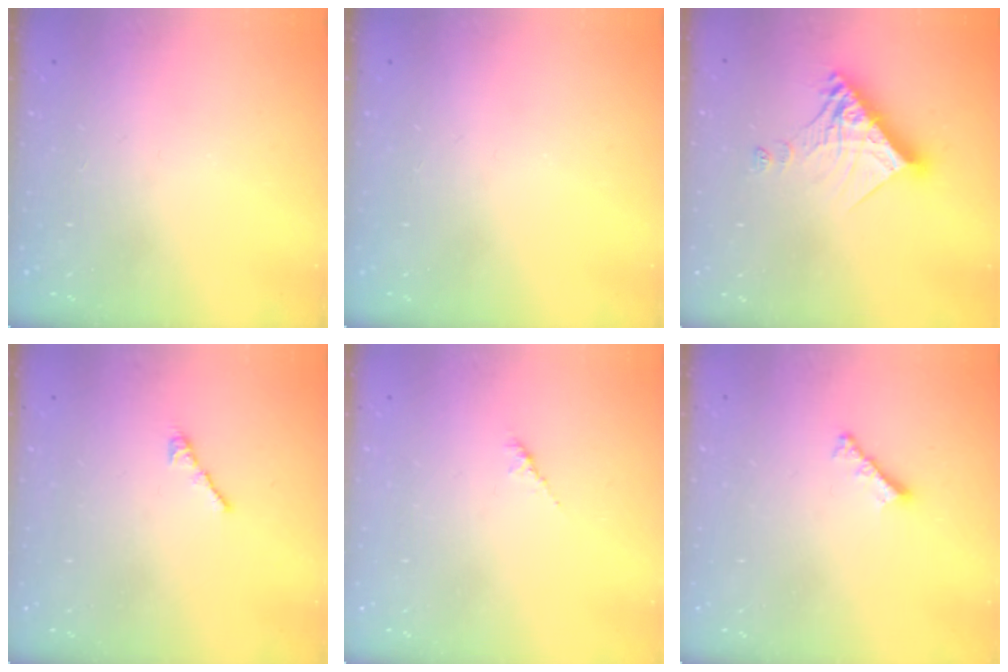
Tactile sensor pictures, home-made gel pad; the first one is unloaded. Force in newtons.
{"total": 0.0}
{"total": 13.9, "press": 13.9, "slide": 1.1}
{"total": 0.6, "press": 0.4, "slide": 0.4}
{"total": 1.5, "press": 1.4, "slide": 0.5}
{"total": 3.2, "press": 3.2, "slide": 0.7}